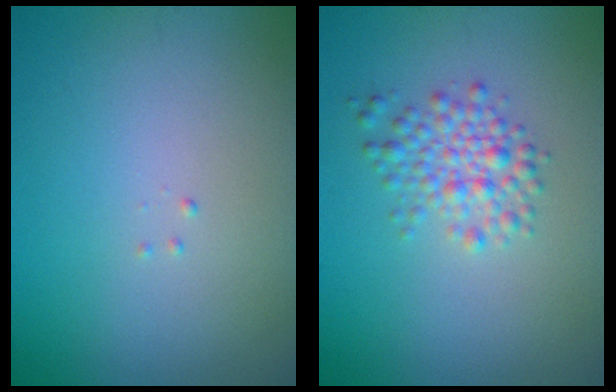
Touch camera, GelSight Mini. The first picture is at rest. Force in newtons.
{"total": 2.8, "press": 2.8, "slide": 0.1}